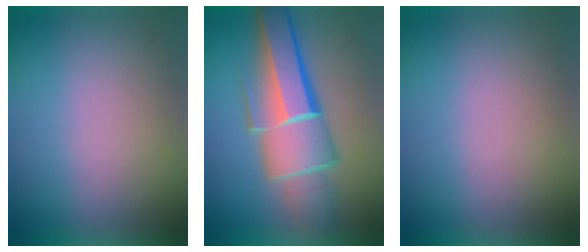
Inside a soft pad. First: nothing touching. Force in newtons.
{"total": 8.1}
{"total": 0.0}